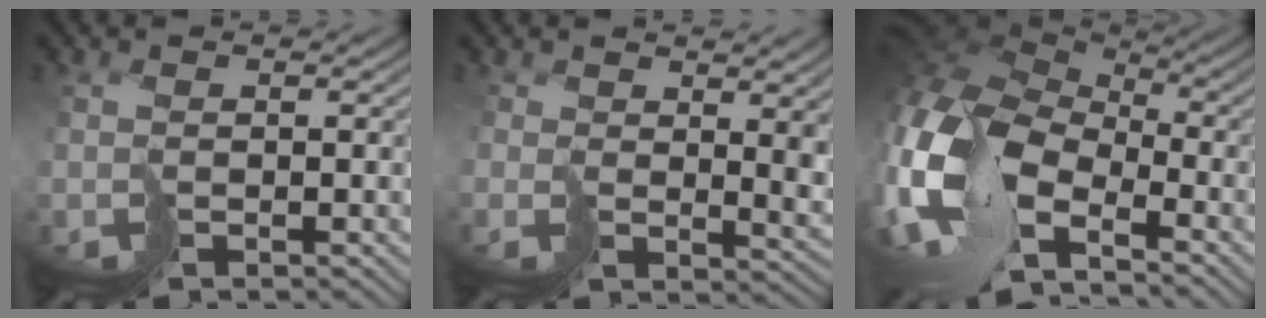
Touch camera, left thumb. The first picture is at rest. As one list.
[{"total": 4.7, "force": [3.2, 2.3, 2.6], "torque": [-0.061, -0.007, 0.070]}, {"total": 16.1, "force": [-4.5, 9.8, 11.9], "torque": [-0.307, -0.017, -0.077]}]